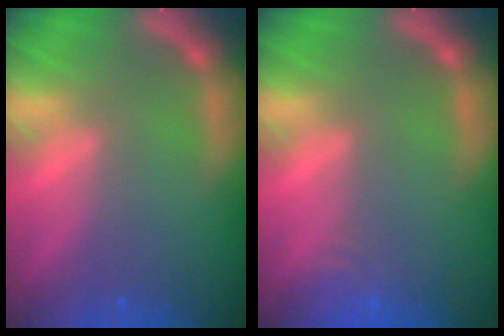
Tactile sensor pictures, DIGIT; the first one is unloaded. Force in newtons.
{"total": 2.4}